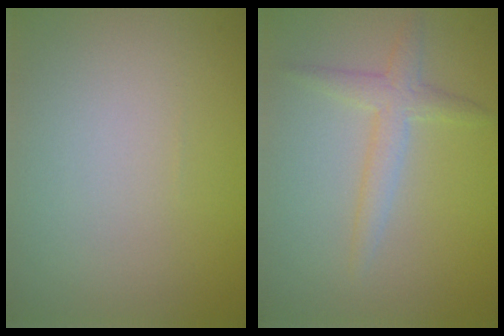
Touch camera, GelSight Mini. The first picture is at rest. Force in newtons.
{"total": 2.3, "press": 2.3, "slide": 0.1}